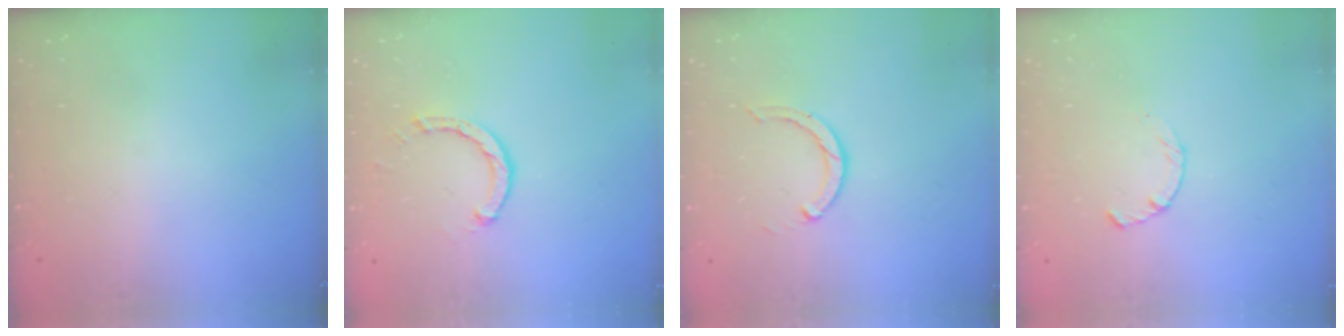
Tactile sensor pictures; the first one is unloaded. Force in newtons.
{"total": 2.6, "press": 2.6, "slide": 0.3}
{"total": 2.2, "press": 2.2, "slide": 0.3}
{"total": 2.4, "press": 2.3, "slide": 0.4}